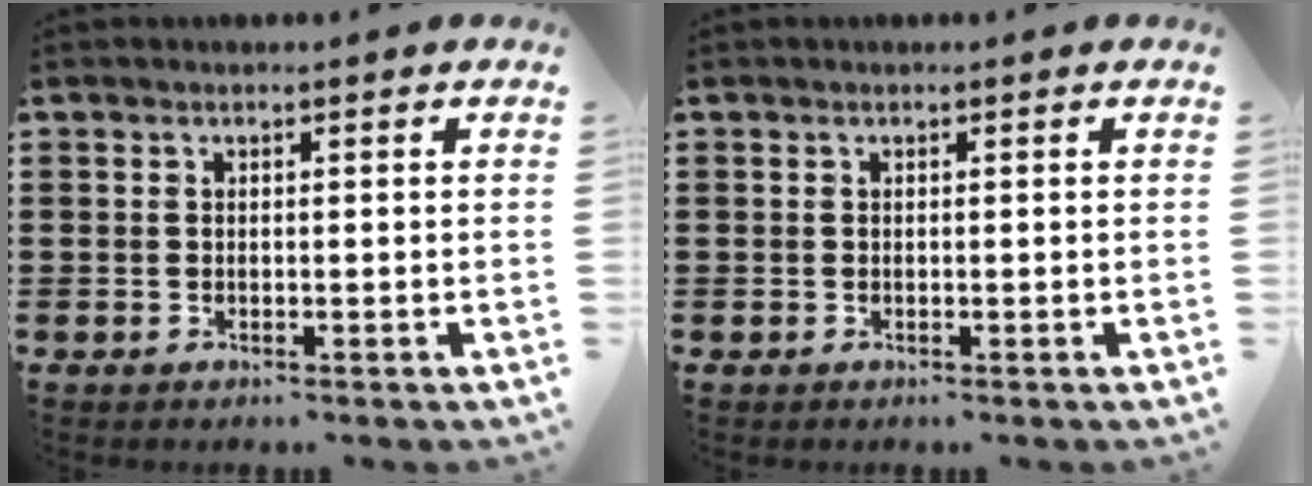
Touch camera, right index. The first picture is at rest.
{"total": 0.0}